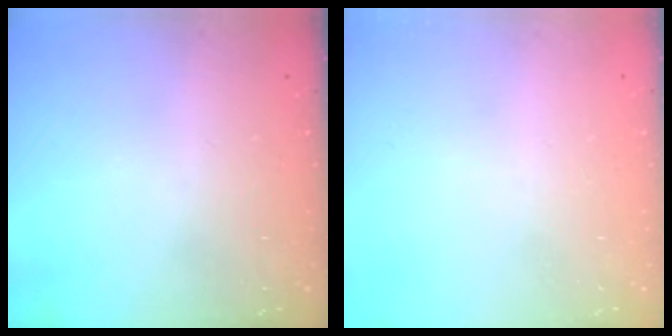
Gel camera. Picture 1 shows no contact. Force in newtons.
{"total": 0.0}